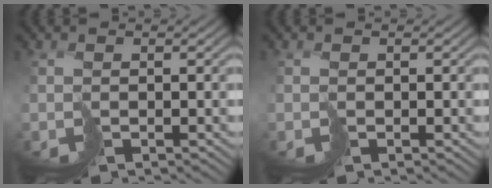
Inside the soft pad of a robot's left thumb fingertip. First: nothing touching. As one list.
[{"total": 0.0}]